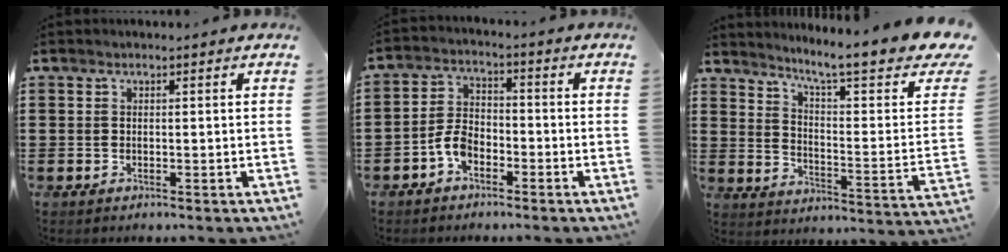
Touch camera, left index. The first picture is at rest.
{"total": 4.8, "force": [-2.6, 2.7, 2.9], "torque": [-0.074, 0.006, -0.056]}
{"total": 8.5, "force": [6.3, 0.1, 5.7], "torque": [-0.110, -0.049, 0.093]}